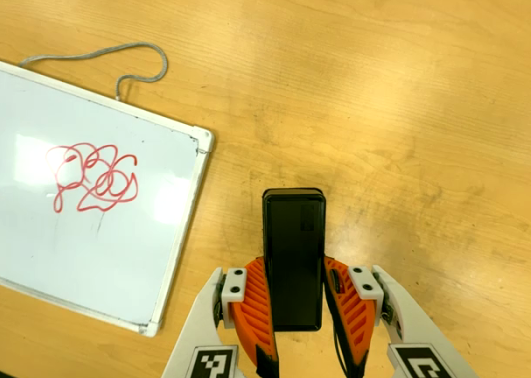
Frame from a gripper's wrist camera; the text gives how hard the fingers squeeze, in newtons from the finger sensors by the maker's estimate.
{"total": 5.1, "left": 3.7, "right": 6.5}